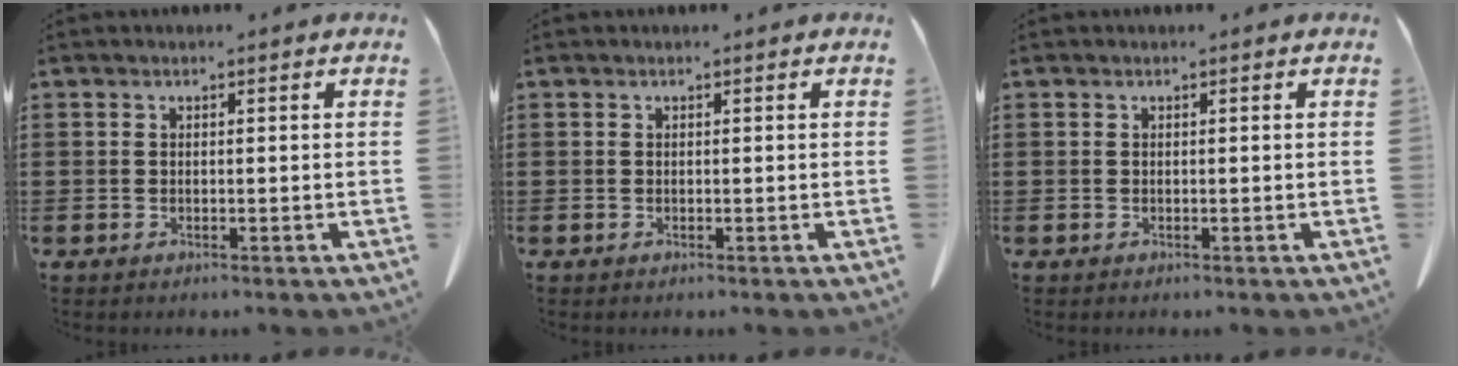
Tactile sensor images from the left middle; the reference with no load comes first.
{"total": 0.0}
{"total": 0.0}